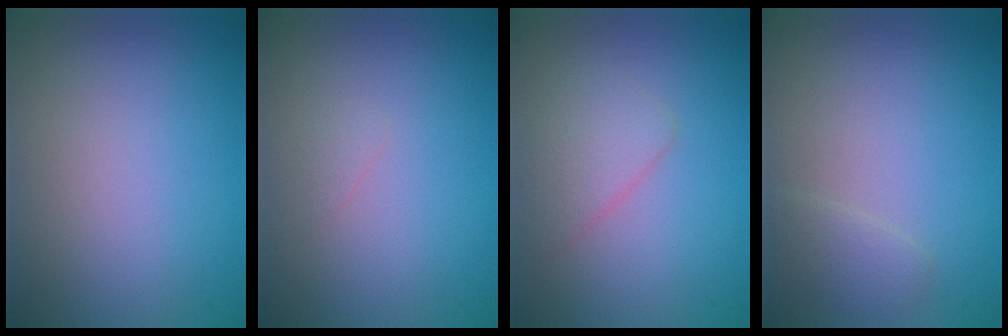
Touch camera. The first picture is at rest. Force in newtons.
{"total": 0.6, "press": 0.6, "slide": 0.0}
{"total": 2.4, "press": 2.4, "slide": 0.2}
{"total": 1.6, "press": 1.6, "slide": 0.1}